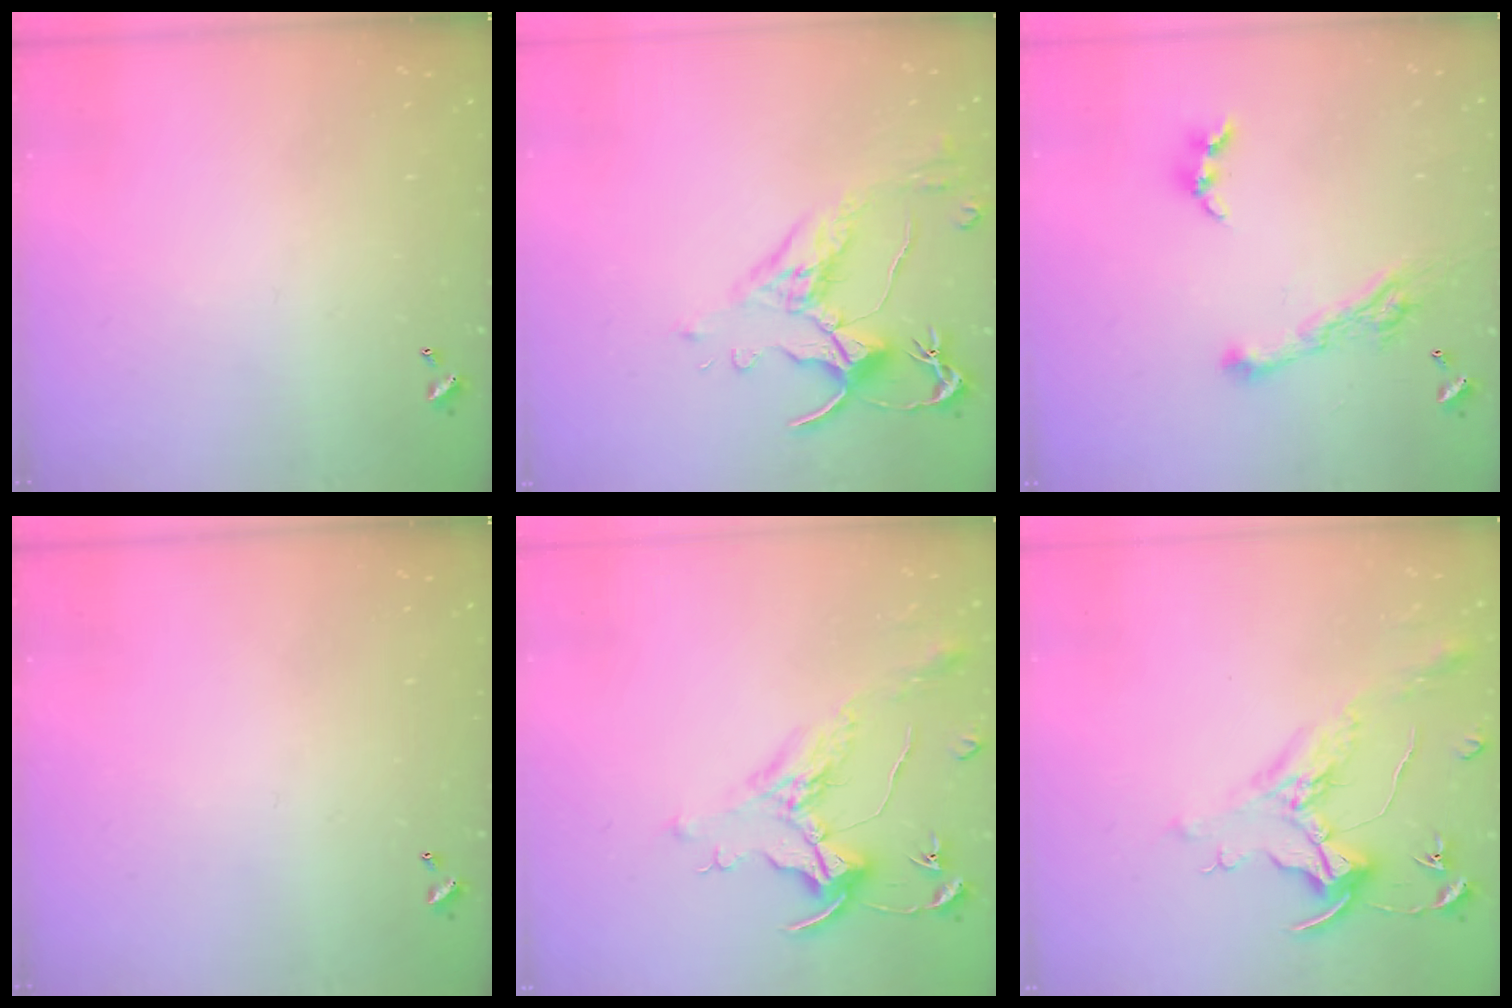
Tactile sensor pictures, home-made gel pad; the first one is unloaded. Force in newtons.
{"total": 2.5, "press": 2.1, "slide": 1.4}
{"total": 7.0, "press": 6.9, "slide": 1.1}
{"total": 0.0}
{"total": 1.6, "press": 1.4, "slide": 0.7}
{"total": 1.6, "press": 1.4, "slide": 0.7}